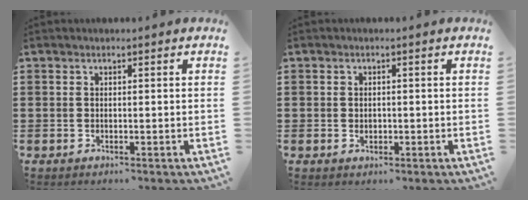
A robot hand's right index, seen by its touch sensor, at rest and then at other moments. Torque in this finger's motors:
{"motor_torque": [-0.27, 0.28, 0.03, 0.01]}